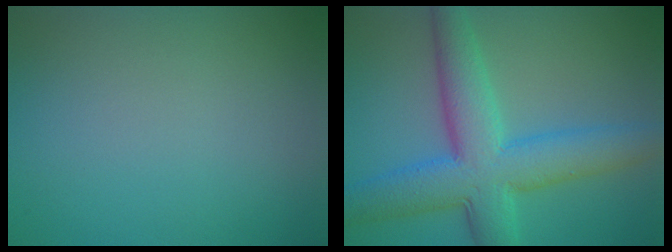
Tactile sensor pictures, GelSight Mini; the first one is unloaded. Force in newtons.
{"total": 8.6, "press": 8.6, "slide": 0.1}